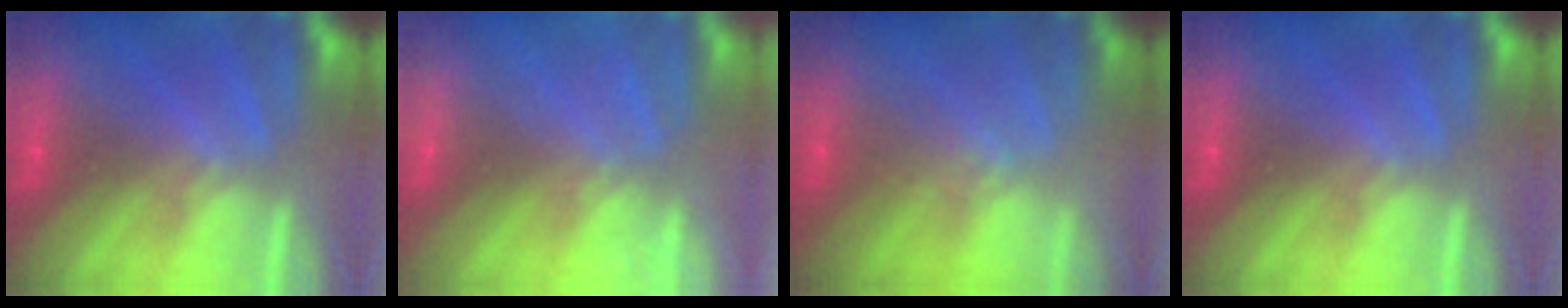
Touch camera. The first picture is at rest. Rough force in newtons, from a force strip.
{"total": 2.3}
{"total": 2.9}
{"total": 0.0}